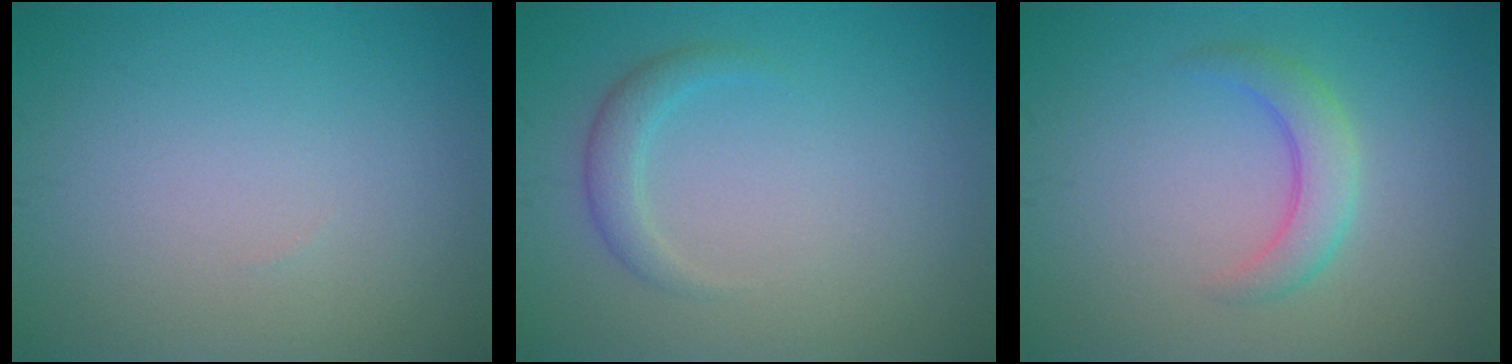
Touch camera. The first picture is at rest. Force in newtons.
{"total": 1.8, "press": 1.8, "slide": 0.1}
{"total": 2.7, "press": 2.7, "slide": 0.2}